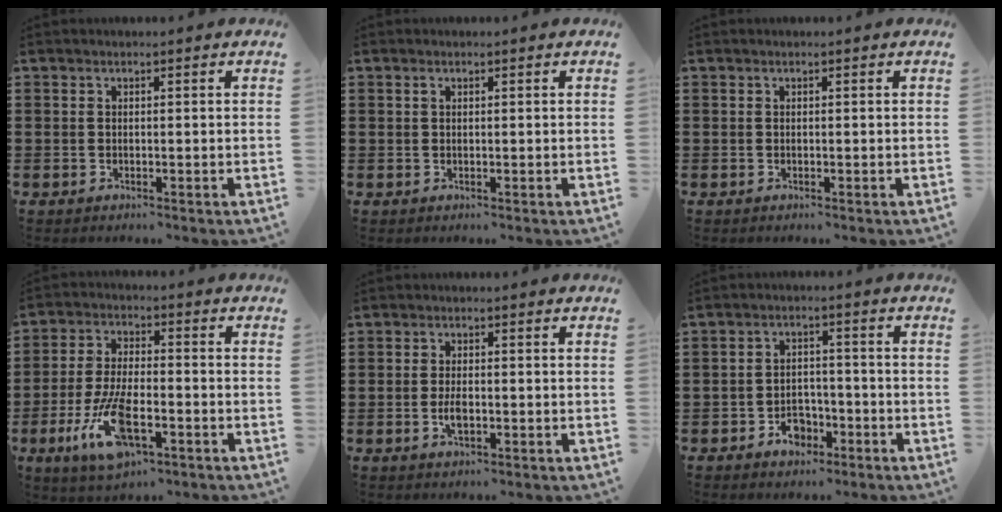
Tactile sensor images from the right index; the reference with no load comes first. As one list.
[{"total": 0.5, "force": [0.2, 0.2, 0.4], "torque": [-0.009, 0.000, 0.005]}, {"total": 0.0}, {"total": 10.9, "force": [-4.6, 4.0, 9.1], "torque": [-0.200, -0.010, -0.081]}, {"total": 2.8, "force": [-0.6, 1.0, 2.6], "torque": [-0.055, -0.004, -0.012]}, {"total": 3.9, "force": [-2.4, 2.5, 1.8], "torque": [-0.034, 0.005, -0.046]}]